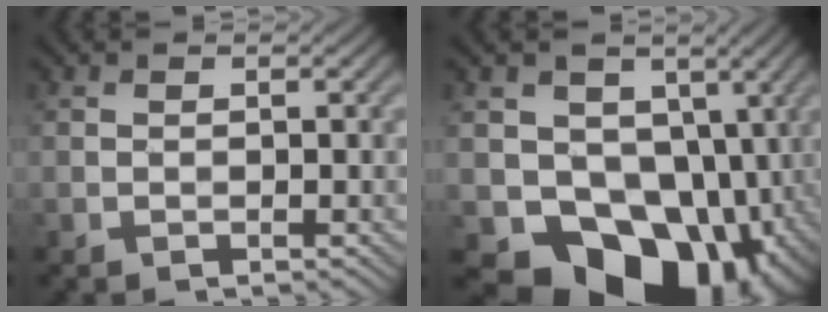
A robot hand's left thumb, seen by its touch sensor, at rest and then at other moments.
{"total": 14.9, "force": [-2.5, 11.8, 8.6], "torque": [-0.135, -0.043, -0.033]}